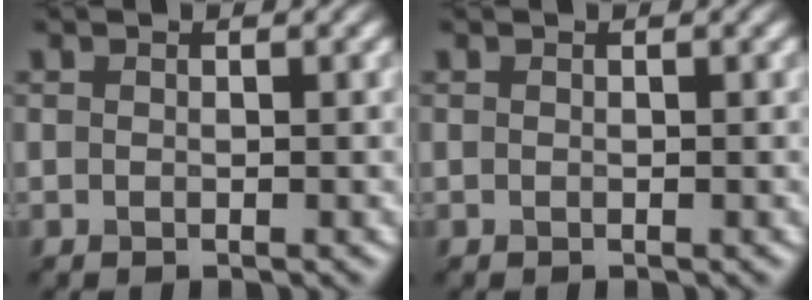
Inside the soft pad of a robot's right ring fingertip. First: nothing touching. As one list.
[{"total": 0.0}]